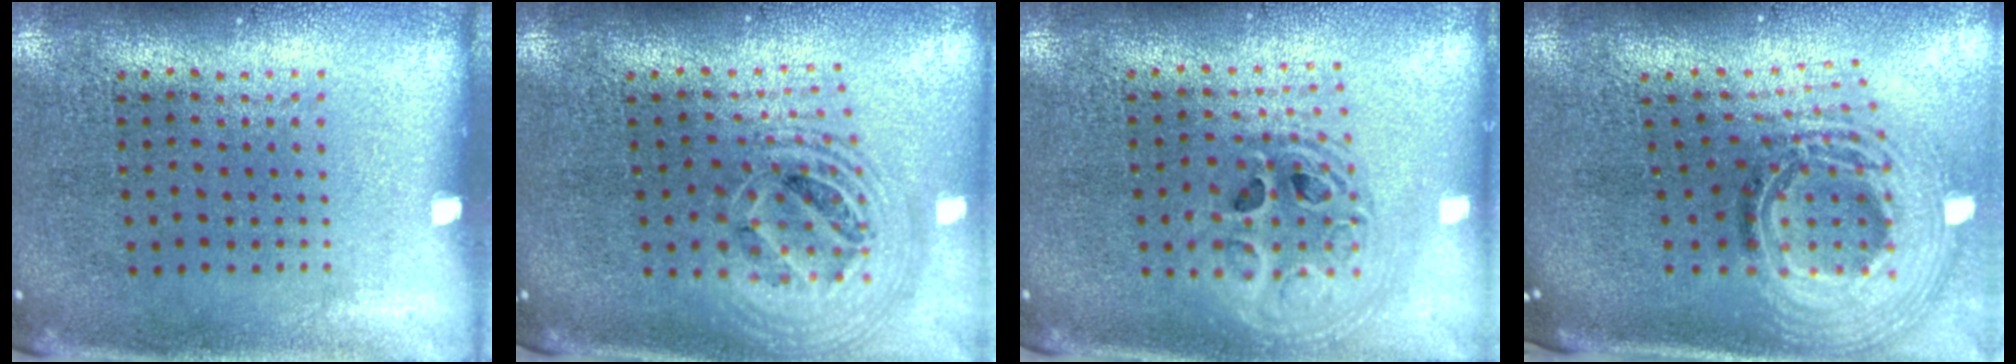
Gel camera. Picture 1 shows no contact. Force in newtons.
{"total": 2.3, "press": 1.8, "slide": 1.5}
{"total": 1.9, "press": 1.6, "slide": 1.1}
{"total": 2.8, "press": 1.9, "slide": 2.1}